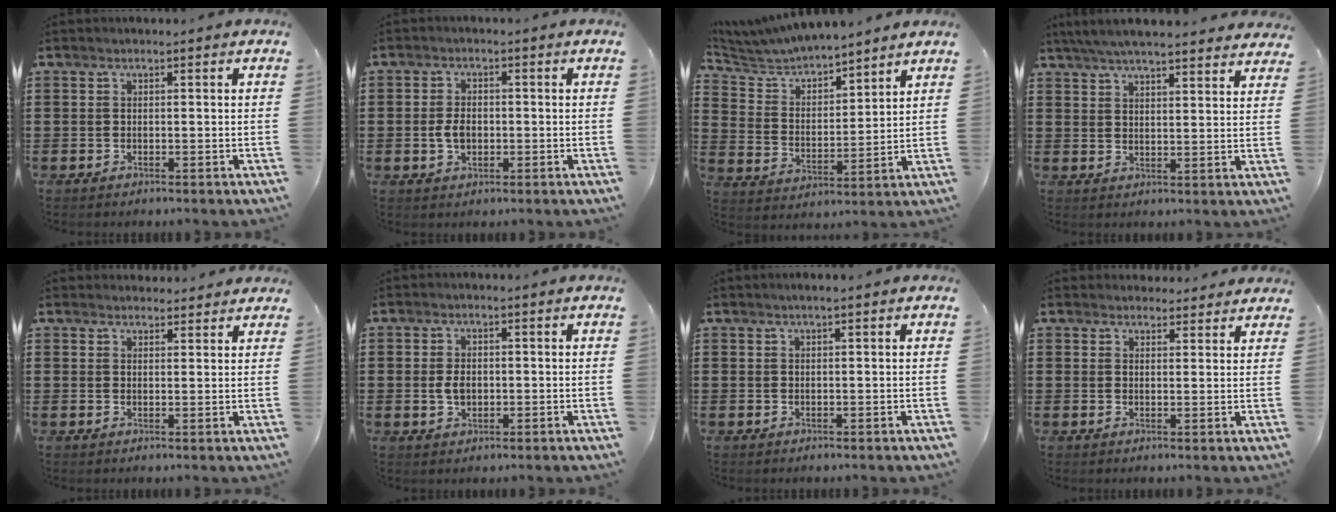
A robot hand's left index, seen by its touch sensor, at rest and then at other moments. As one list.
[{"total": 3.3, "force": [-0.3, 2.1, 2.6], "torque": [-0.065, -0.002, -0.010]}, {"total": 5.4, "force": [5.3, 0.9, 0.8], "torque": [-0.046, -0.032, 0.087]}, {"total": 5.5, "force": [5.2, 0.0, 1.8], "torque": [-0.052, -0.017, 0.095]}, {"total": 2.2, "force": [2.2, 0.4, 0.0], "torque": [0.003, -0.006, 0.040]}, {"total": 3.0, "force": [0.1, 1.9, 2.4], "torque": [-0.055, 0.002, -0.002]}, {"total": 0.7, "force": [0.4, 0.0, 0.6], "torque": [-0.010, 0.000, 0.007]}, {"total": 2.6, "force": [2.6, 0.6, 0.1], "torque": [-0.001, -0.007, 0.047]}]